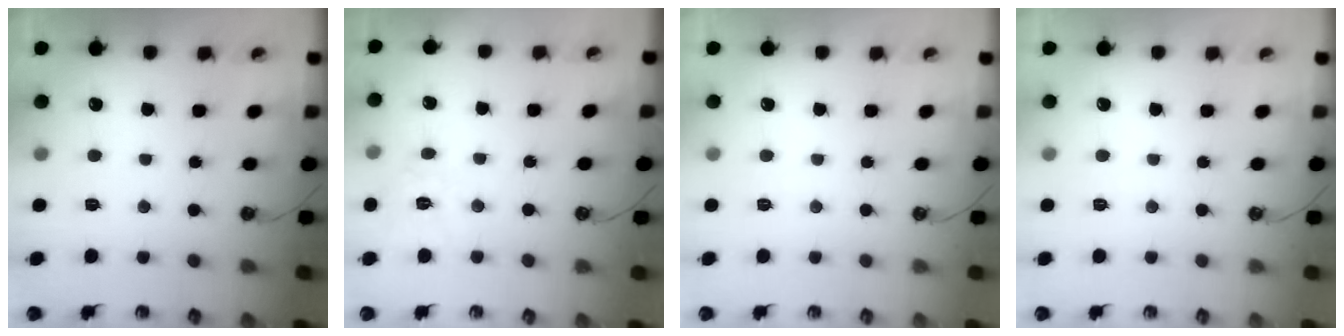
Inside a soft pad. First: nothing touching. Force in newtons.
{"total": 9.5, "press": 9.4, "slide": 0.9}
{"total": 0.0}
{"total": 0.0}